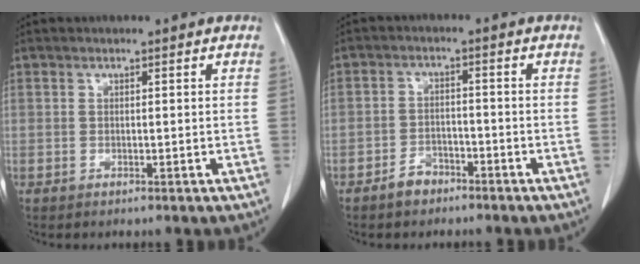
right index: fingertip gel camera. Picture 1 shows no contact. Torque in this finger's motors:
{"motor_torque": [0.52, -0.52, 0.23, 0.04]}